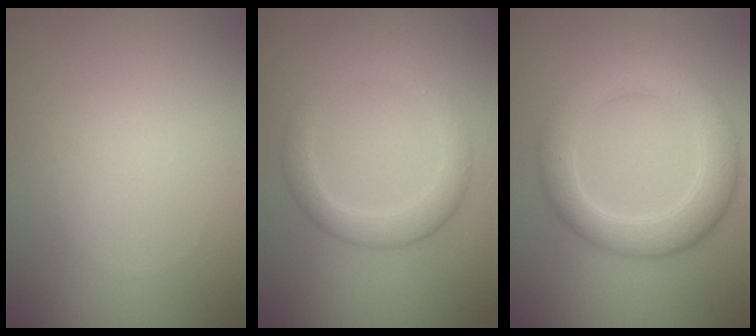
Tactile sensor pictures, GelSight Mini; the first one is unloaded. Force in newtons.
{"total": 3.5, "press": 3.4, "slide": 0.3}
{"total": 5.6, "press": 5.6, "slide": 0.5}